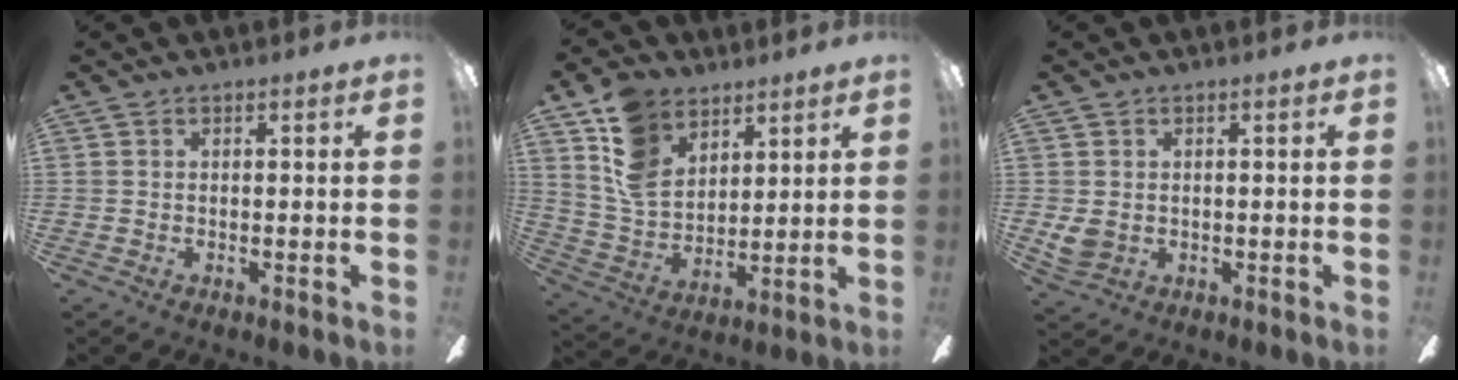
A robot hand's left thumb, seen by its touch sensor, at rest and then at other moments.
{"total": 13.4, "force": [8.4, 9.0, 5.4], "torque": [-0.123, -0.029, 0.171]}
{"total": 4.0, "force": [0.3, 3.6, 1.7], "torque": [-0.032, 0.001, 0.007]}